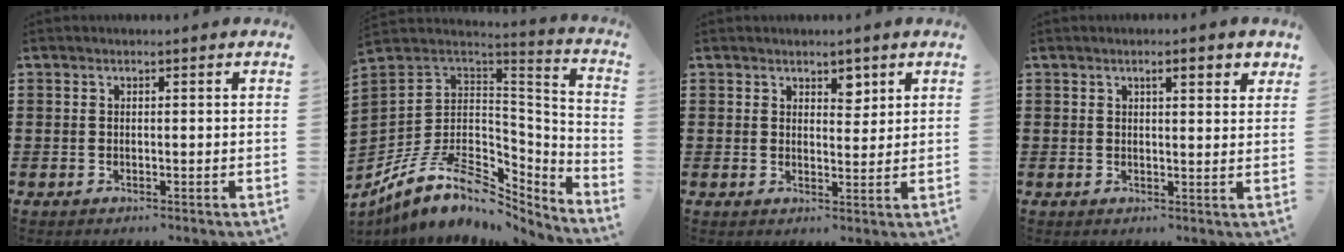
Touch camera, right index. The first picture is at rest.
{"total": 11.9, "force": [-6.0, 6.9, 7.7], "torque": [-0.172, 0.004, -0.107]}
{"total": 2.9, "force": [2.2, 1.5, 1.1], "torque": [-0.011, 0.001, 0.038]}
{"total": 2.7, "force": [1.4, 0.6, 2.2], "torque": [-0.037, 0.003, 0.021]}